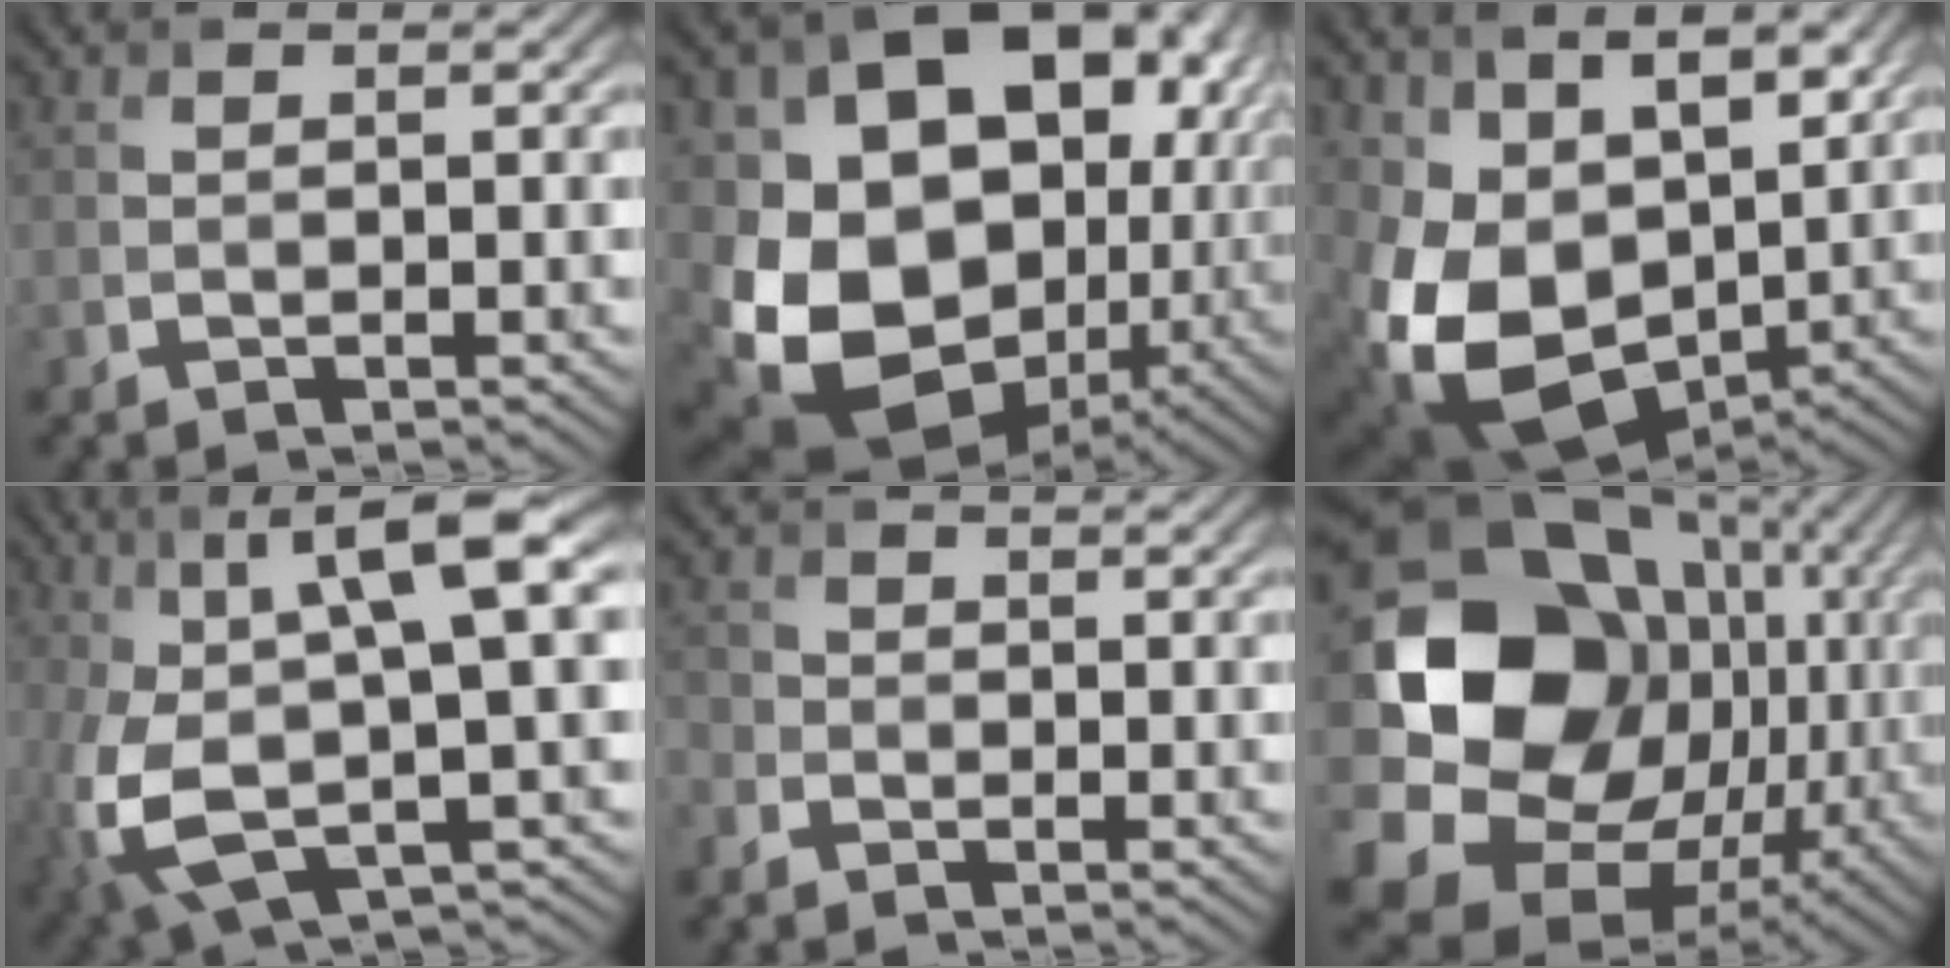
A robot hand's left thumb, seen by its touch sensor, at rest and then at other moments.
{"total": 20.3, "force": [-0.2, 15.1, 13.5], "torque": [-0.267, -0.051, 0.036]}
{"total": 14.2, "force": [0.5, 9.8, 10.2], "torque": [-0.228, -0.037, 0.016]}
{"total": 14.2, "force": [0.2, 4.9, 13.3], "torque": [-0.282, -0.006, 0.010]}
{"total": 2.0, "force": [-1.4, 1.4, 0.4], "torque": [-0.013, -0.003, -0.038]}
{"total": 21.5, "force": [1.0, 17.2, 12.9], "torque": [-0.306, -0.043, 0.059]}